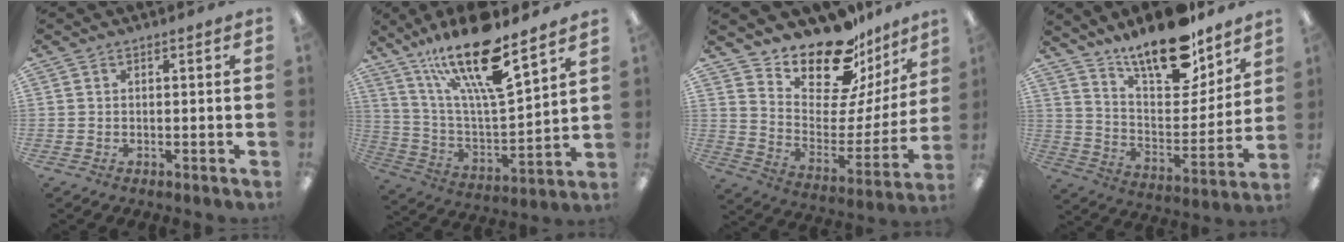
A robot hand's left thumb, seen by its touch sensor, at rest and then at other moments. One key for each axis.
{"total": 21.3, "fx": 14.7, "fy": 5.7, "fz": 14.3, "tx": -0.259, "ty": -0.089, "tz": 0.244}
{"total": 19.2, "fx": 16.3, "fy": 6.9, "fz": 7.3, "tx": -0.121, "ty": -0.134, "tz": 0.284}
{"total": 18.4, "fx": 15.2, "fy": 6.0, "fz": 8.5, "tx": -0.143, "ty": -0.109, "tz": 0.262}